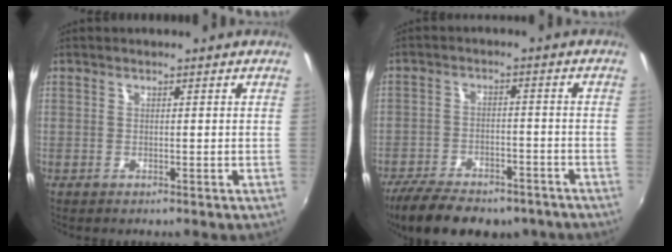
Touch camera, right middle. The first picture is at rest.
{"total": 17.2, "force": [-13.1, 6.8, 8.7], "torque": [-0.186, -0.025, -0.193]}